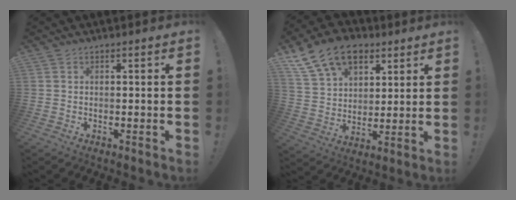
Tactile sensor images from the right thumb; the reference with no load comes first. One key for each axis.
{"total": 16.5, "fx": 9.1, "fy": 11.0, "fz": 8.4, "tx": -0.138, "ty": -0.046, "tz": 0.173}